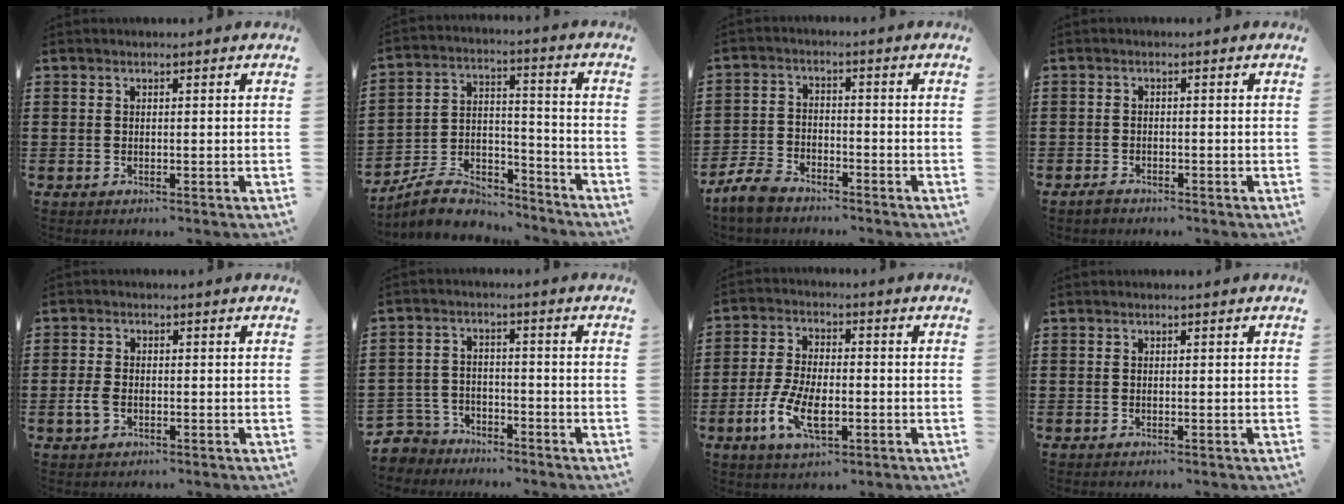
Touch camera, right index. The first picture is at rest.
{"total": 8.1, "force": [-7.2, 2.8, 2.4], "torque": [-0.051, 0.020, -0.138]}
{"total": 4.6, "force": [-4.1, 1.4, 1.5], "torque": [-0.057, 0.001, -0.091]}
{"total": 1.2, "force": [-1.1, 0.3, 0.2], "torque": [-0.008, -0.001, -0.024]}
{"total": 2.5, "force": [-0.8, 1.4, 1.9], "torque": [-0.052, -0.008, -0.017]}
{"total": 4.5, "force": [-4.1, 1.9, 0.1], "torque": [-0.034, -0.001, -0.093]}
{"total": 8.1, "force": [-2.9, 3.4, 6.8], "torque": [-0.159, -0.012, -0.058]}
{"total": 0.0}